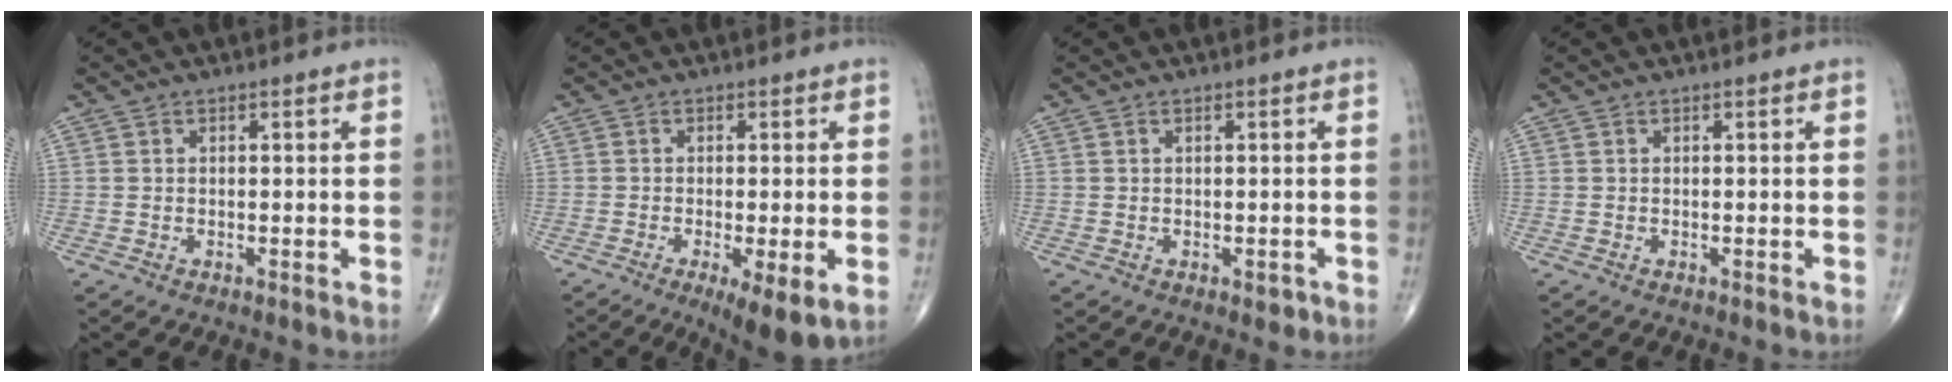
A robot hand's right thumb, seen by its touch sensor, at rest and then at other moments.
{"total": 7.8, "force": [-2.7, 1.9, 7.1], "torque": [-0.110, -0.019, -0.042]}
{"total": 1.6, "force": [-0.3, 0.9, 1.2], "torque": [-0.012, 0.001, -0.001]}
{"total": 0.0}